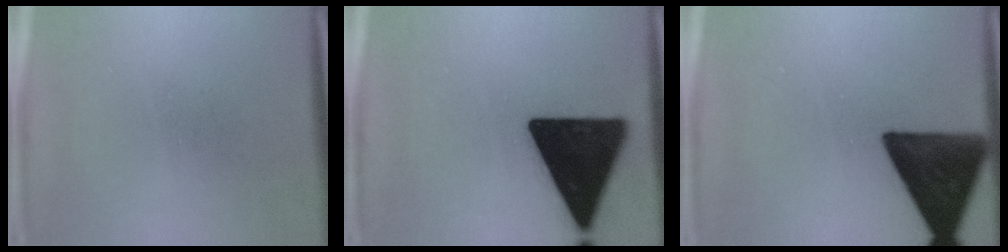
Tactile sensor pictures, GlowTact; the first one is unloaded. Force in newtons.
{"total": 19.5}
{"total": 14.9}